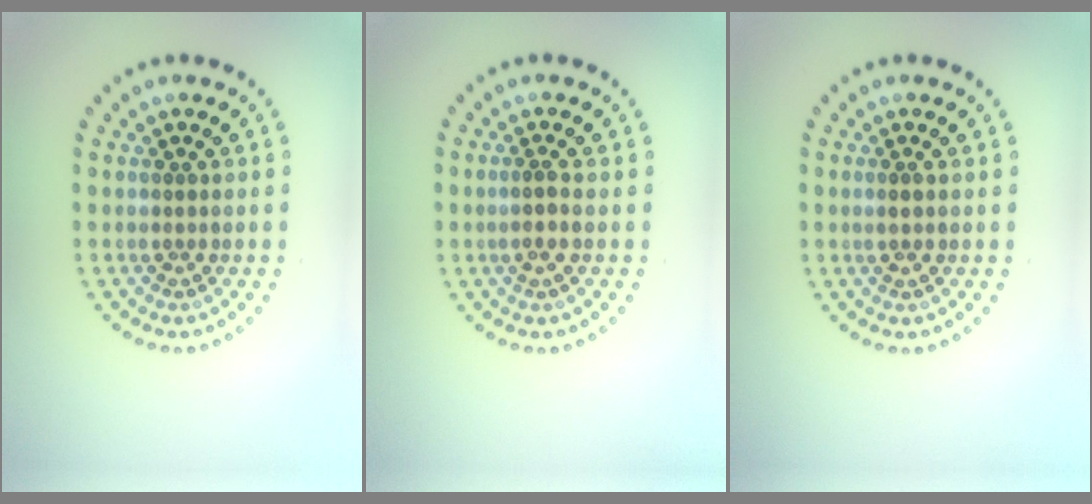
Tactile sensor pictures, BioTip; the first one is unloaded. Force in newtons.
{"total": 0.9, "press": 0.7, "slide": 0.7}
{"total": 0.6, "press": 0.2, "slide": 0.6}